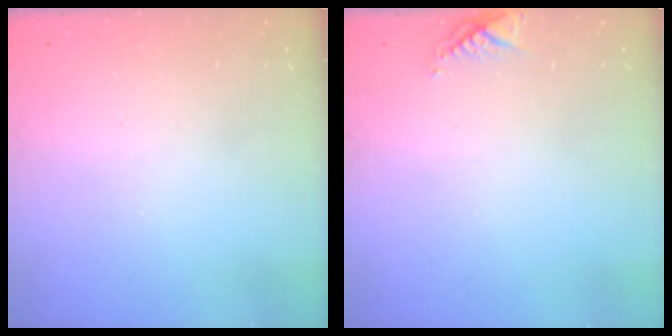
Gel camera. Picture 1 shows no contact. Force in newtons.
{"total": 5.8, "press": 5.8, "slide": 0.5}